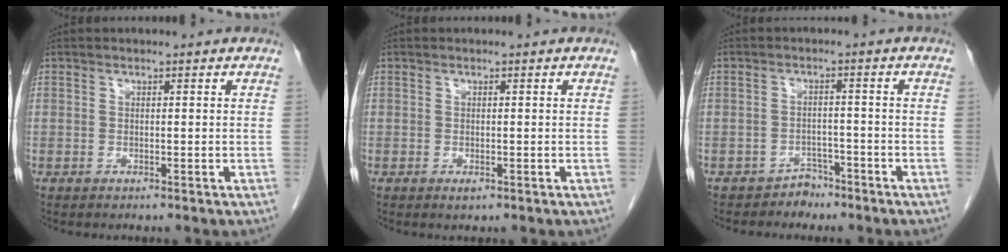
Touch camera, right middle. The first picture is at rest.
{"total": 0.7, "force": [-0.3, 0.3, 0.5], "torque": [-0.005, -0.001, -0.002]}
{"total": 2.7, "force": [-2.3, 1.5, -0.2], "torque": [0.000, 0.008, -0.034]}